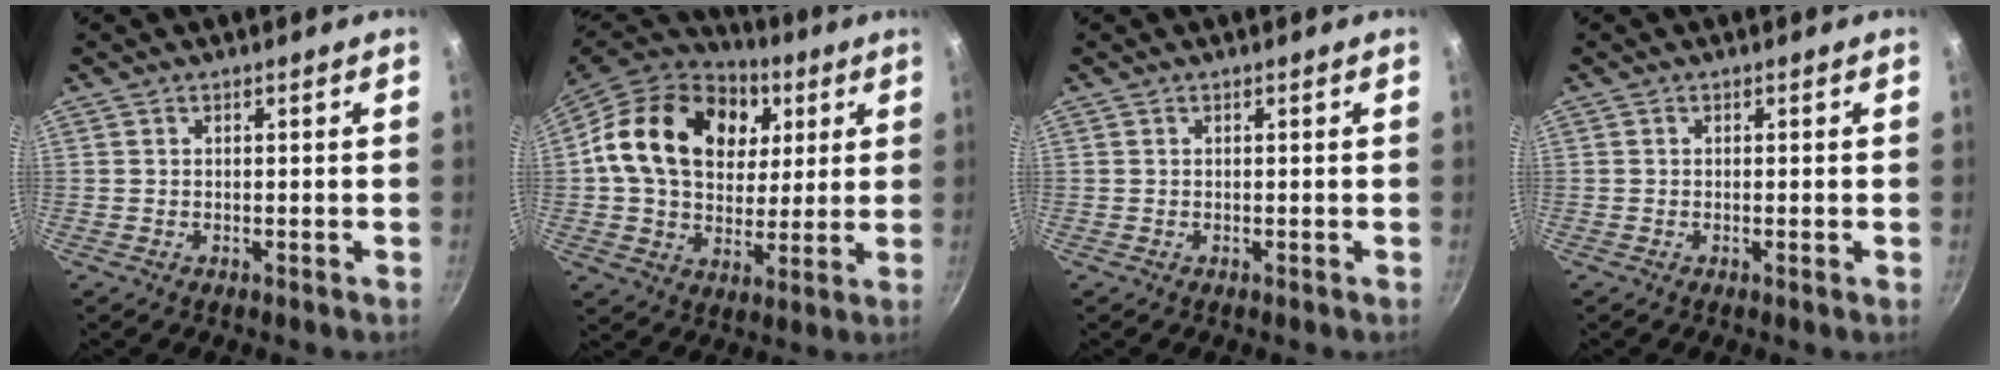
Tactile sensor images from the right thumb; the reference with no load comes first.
{"total": 23.0, "force": [6.8, 16.8, 14.2], "torque": [-0.223, 0.001, 0.109]}
{"total": 0.0}
{"total": 0.6, "force": [-0.2, 0.0, 0.6], "torque": [-0.010, -0.002, -0.006]}